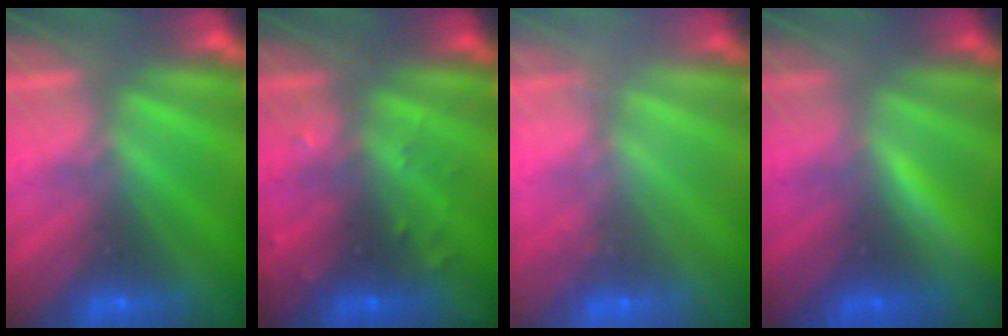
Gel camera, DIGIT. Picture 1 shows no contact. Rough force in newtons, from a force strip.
{"total": 2.9}
{"total": 2.6}
{"total": 1.9}